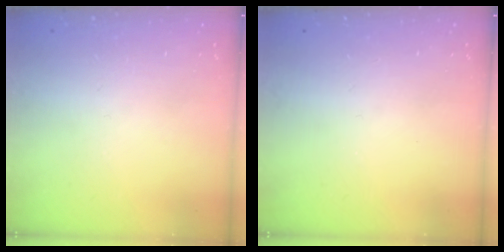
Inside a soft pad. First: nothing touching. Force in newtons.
{"total": 0.0}